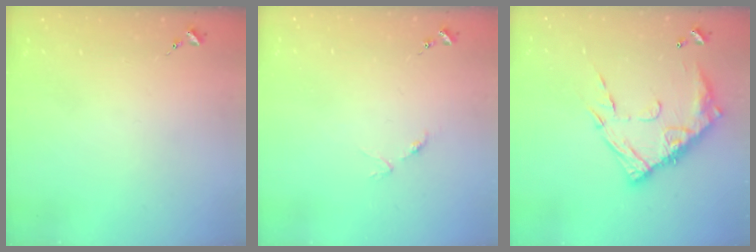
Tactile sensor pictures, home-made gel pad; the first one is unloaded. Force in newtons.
{"total": 3.7, "press": 3.7, "slide": 0.3}
{"total": 17.2, "press": 17.1, "slide": 1.4}